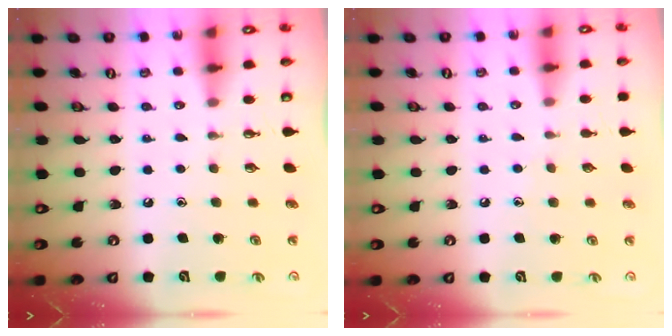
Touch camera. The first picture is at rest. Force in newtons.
{"total": 3.2, "press": 3.1, "slide": 0.4}